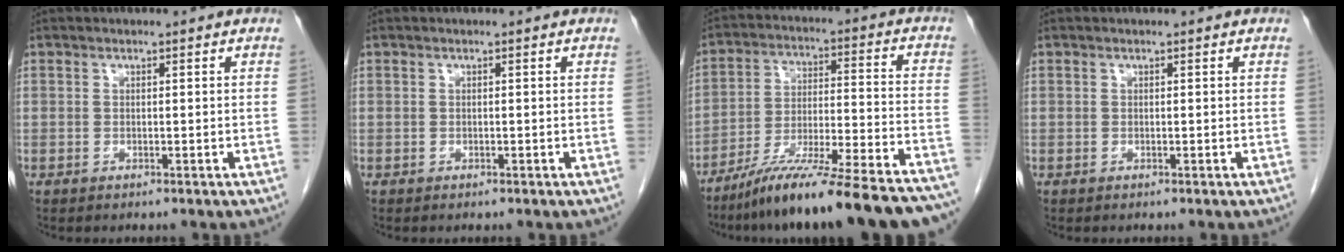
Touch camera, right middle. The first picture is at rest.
{"total": 0.0}
{"total": 24.9, "force": [-21.0, 1.1, 13.3], "torque": [-0.152, -0.011, -0.321]}
{"total": 0.0}